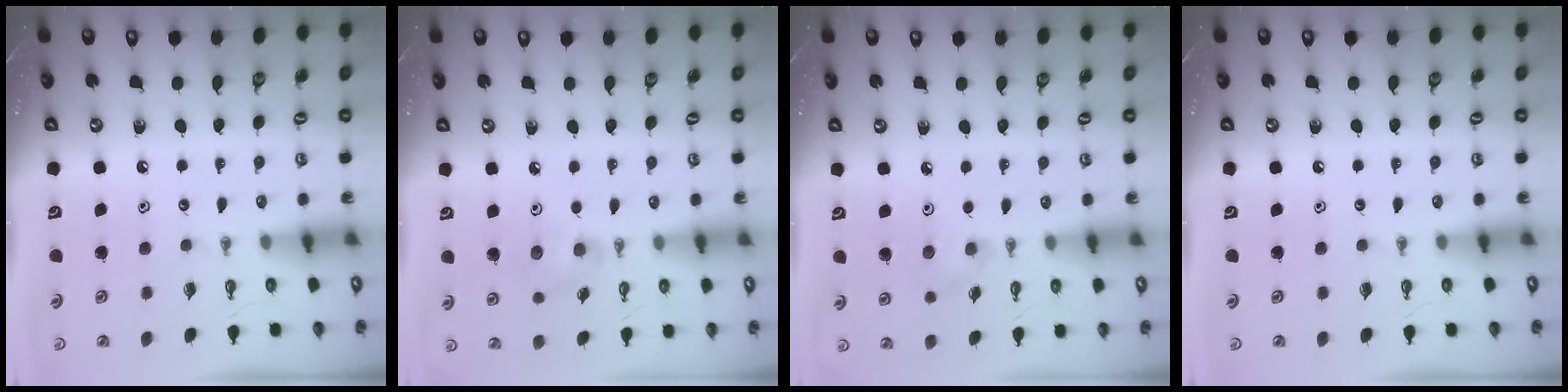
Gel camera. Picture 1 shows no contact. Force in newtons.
{"total": 6.0, "press": 5.9, "slide": 1.4}
{"total": 5.6, "press": 5.2, "slide": 1.9}
{"total": 0.0}